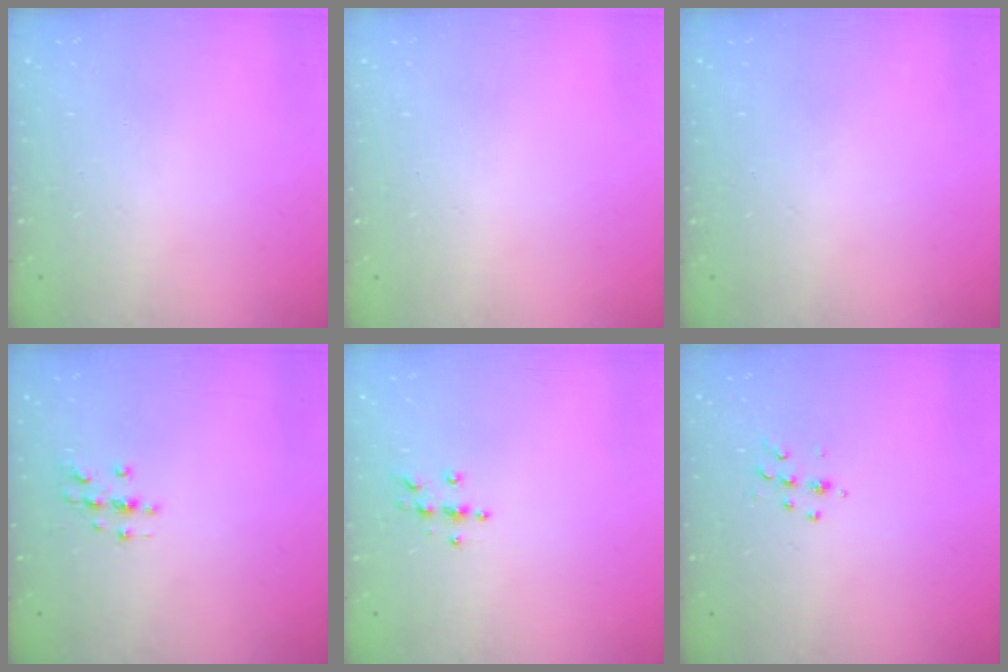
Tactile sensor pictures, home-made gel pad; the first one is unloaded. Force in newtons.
{"total": 0.0}
{"total": 0.0}
{"total": 2.0, "press": 2.0, "slide": 0.2}
{"total": 4.0, "press": 3.9, "slide": 0.4}
{"total": 5.4, "press": 5.4, "slide": 0.6}